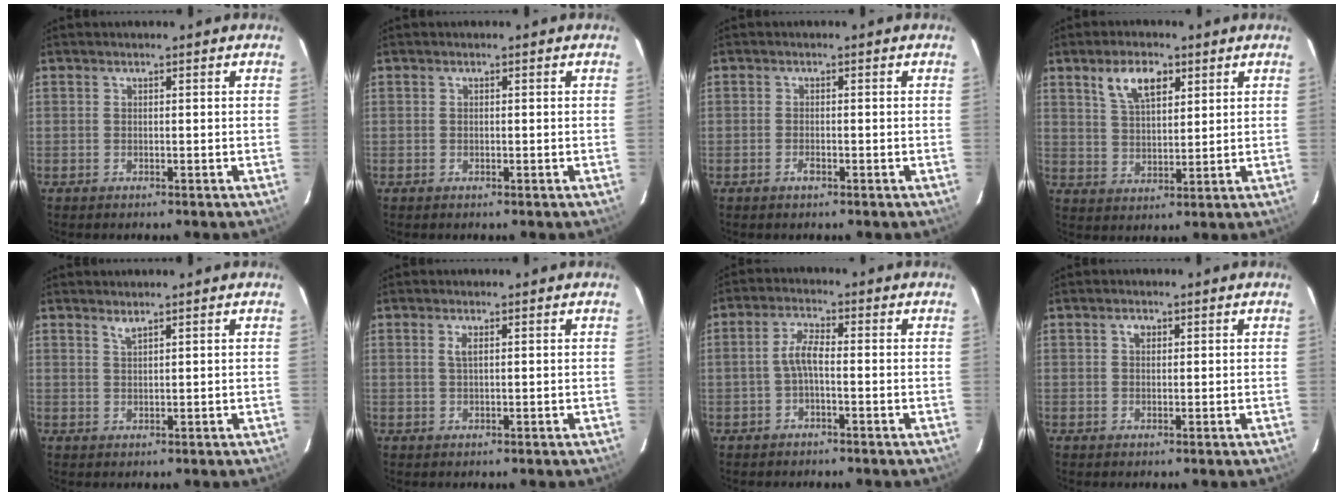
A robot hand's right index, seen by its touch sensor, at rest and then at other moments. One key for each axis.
{"total": 0.0}
{"total": 1.4, "fx": -0.8, "fy": 0.6, "fz": 0.9, "tx": -0.019, "ty": -0.002, "tz": -0.015}
{"total": 7.8, "fx": 4.3, "fy": 3.9, "fz": 5.2, "tx": -0.094, "ty": 0.010, "tz": 0.080}
{"total": 1.2, "fx": 1.1, "fy": 0.0, "fz": 0.6, "tx": -0.011, "ty": 0.000, "tz": 0.018}
{"total": 1.5, "fx": 0.5, "fy": 0.4, "fz": 1.3, "tx": -0.025, "ty": 0.002, "tz": 0.009}
{"total": 3.5, "fx": -0.9, "fy": 0.9, "fz": 3.3, "tx": -0.071, "ty": 0.011, "tz": -0.020}
{"total": 1.5, "fx": 0.6, "fy": 1.1, "fz": 0.8, "tx": -0.013, "ty": 0.007, "tz": 0.009}